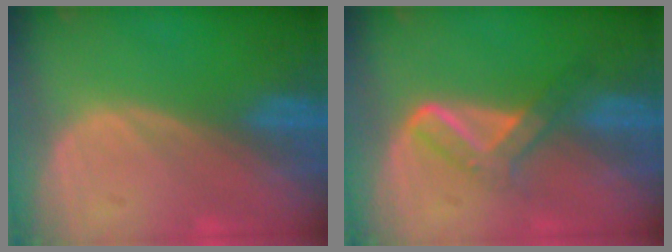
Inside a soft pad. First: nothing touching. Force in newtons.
{"total": 5.2, "press": 4.6, "slide": 2.4}